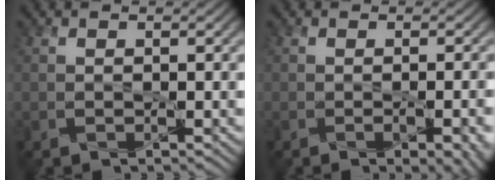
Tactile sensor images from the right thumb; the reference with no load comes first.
{"total": 4.1, "force": [-1.9, 1.2, 3.4], "torque": [-0.044, -0.007, -0.014]}